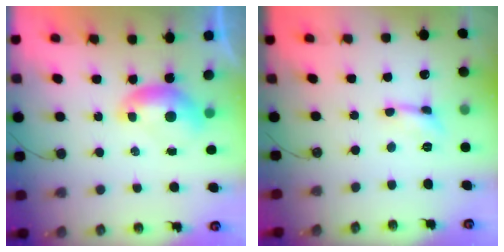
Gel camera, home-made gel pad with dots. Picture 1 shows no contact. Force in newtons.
{"total": 1.1, "press": 1.1, "slide": 0.3}